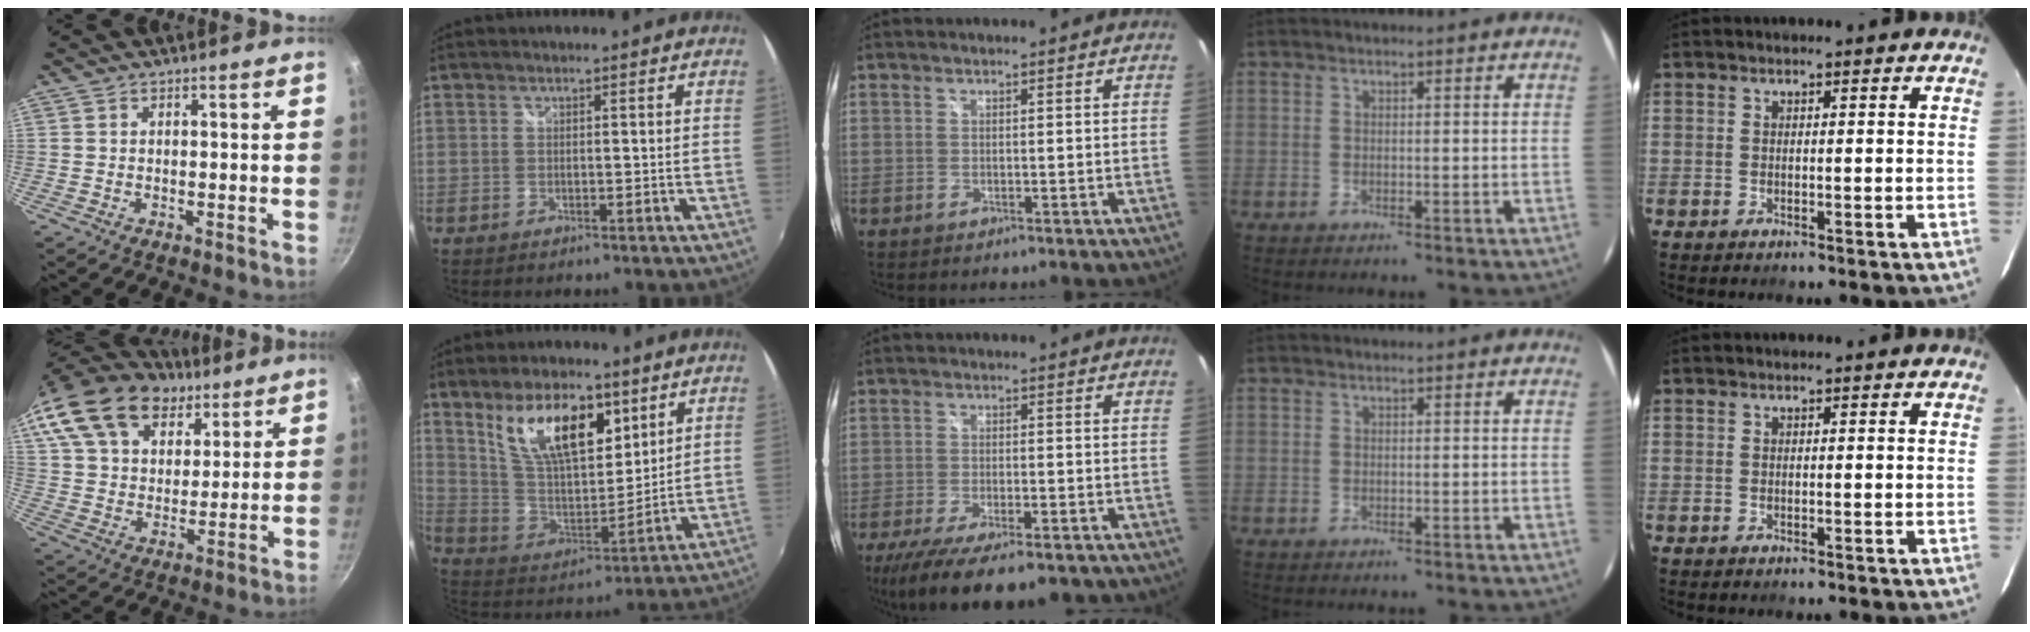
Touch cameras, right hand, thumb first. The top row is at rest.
{"thumb": {"total": 25.6, "force": [16.1, 15.7, 12.3], "torque": [-0.246, 0.003, 0.288]}, "index": {"total": 17.4, "force": [9.2, 7.9, 12.4], "torque": [-0.221, 0.001, 0.177]}, "middle": {"total": 15.0, "force": [-10.3, 5.1, 9.6], "torque": [-0.196, -0.052, -0.156]}}